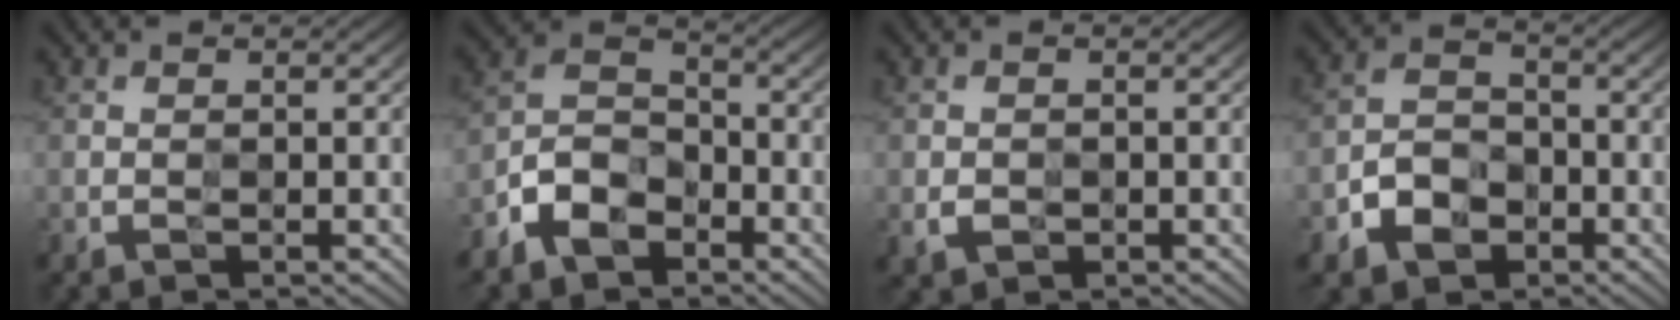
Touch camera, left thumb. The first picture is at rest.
{"total": 7.3, "force": [-4.7, 4.2, 3.7], "torque": [-0.083, 0.002, -0.108]}
{"total": 1.7, "force": [-0.6, 1.3, 0.9], "torque": [-0.018, -0.007, -0.013]}
{"total": 5.6, "force": [-2.9, 3.9, 2.9], "torque": [-0.057, 0.002, -0.064]}